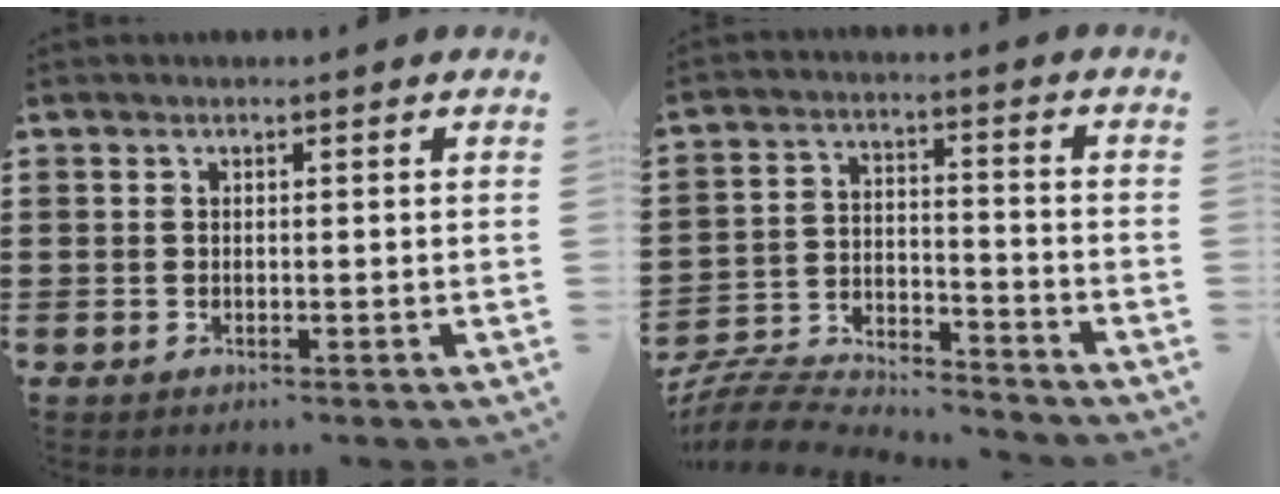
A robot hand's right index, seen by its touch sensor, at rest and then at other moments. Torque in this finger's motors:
{"motor_torque": [-1.10, 1.04, -1.05, -0.17]}